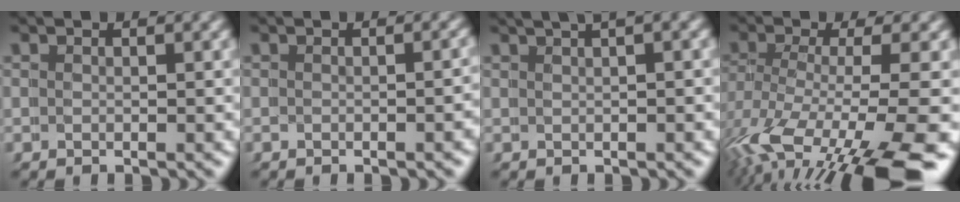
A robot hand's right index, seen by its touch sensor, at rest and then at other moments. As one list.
[{"total": 1.3, "force": [-0.6, 0.0, 1.2], "torque": [-0.002, 0.009, -0.013]}, {"total": 3.9, "force": [2.2, 1.3, 3.0], "torque": [-0.022, 0.025, 0.025]}, {"total": 10.1, "force": [-3.5, 4.6, 8.2], "torque": [-0.163, -0.051, -0.030]}]